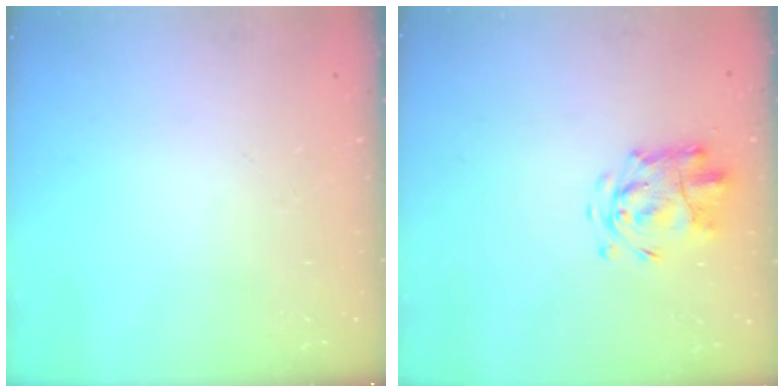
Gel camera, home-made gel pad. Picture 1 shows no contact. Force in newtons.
{"total": 4.5, "press": 4.5, "slide": 0.5}